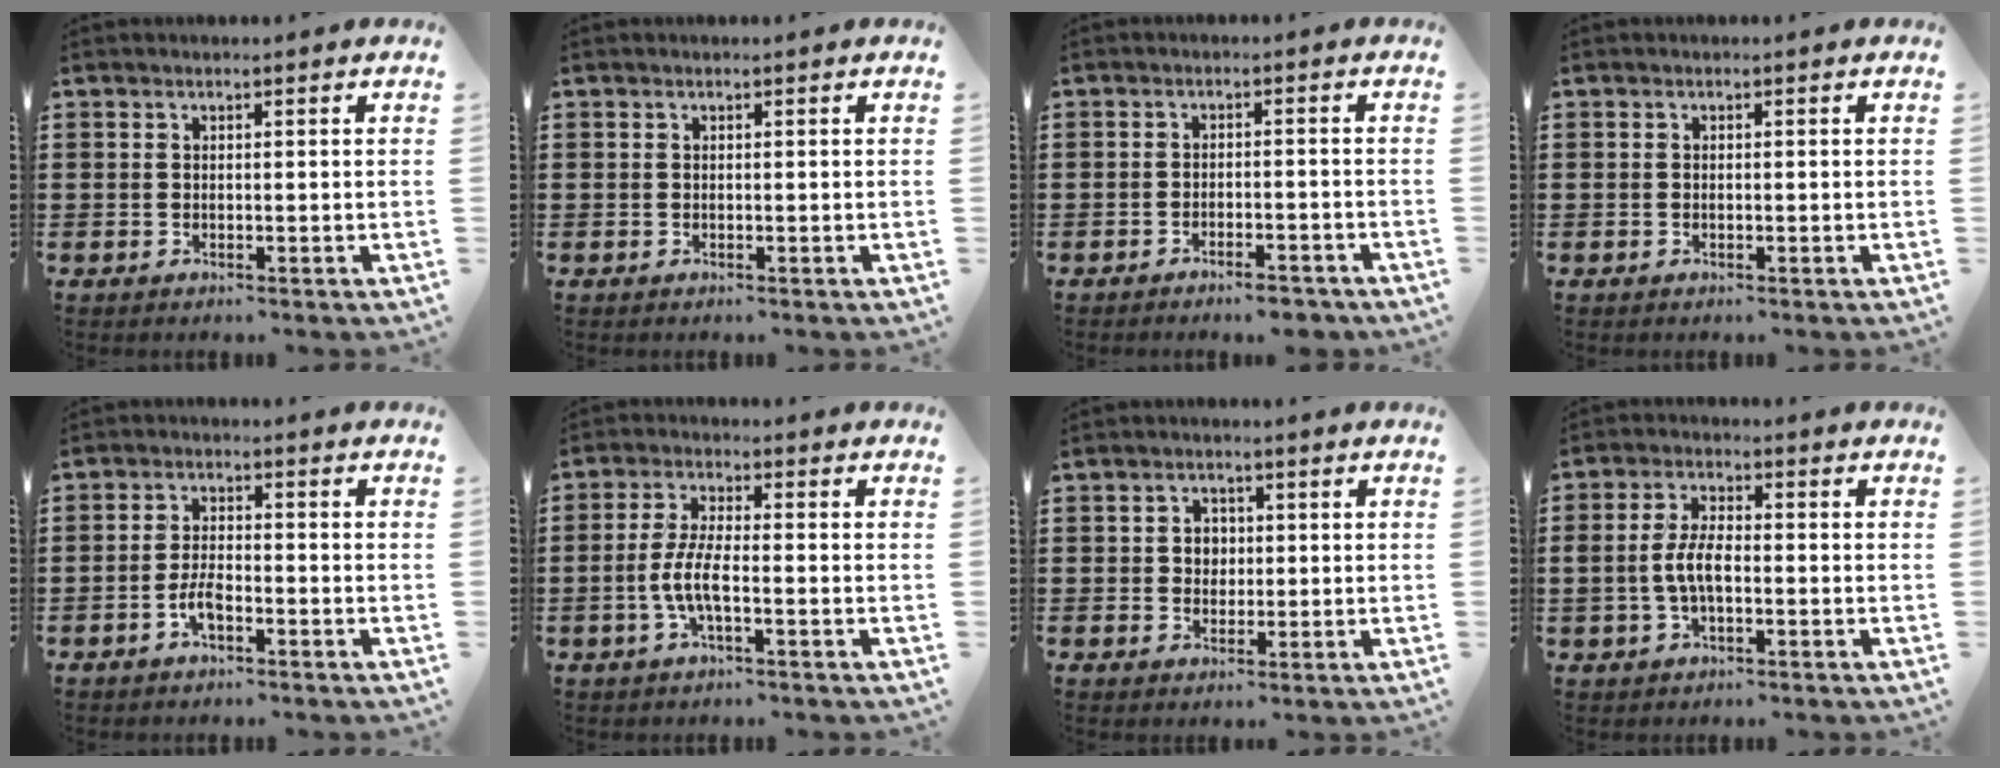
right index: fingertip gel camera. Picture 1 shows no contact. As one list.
[{"total": 0.0}, {"total": 3.0, "force": [-2.8, 0.1, 0.9], "torque": [-0.017, 0.001, -0.057]}, {"total": 0.0}, {"total": 3.6, "force": [-1.9, 1.3, 2.8], "torque": [-0.070, -0.002, -0.042]}, {"total": 5.5, "force": [-1.8, 1.3, 5.0], "torque": [-0.120, -0.010, -0.044]}, {"total": 2.4, "force": [0.1, 2.2, 0.9], "torque": [-0.025, 0.010, -0.002]}, {"total": 5.3, "force": [-0.9, 2.5, 4.5], "torque": [-0.110, -0.004, -0.025]}]